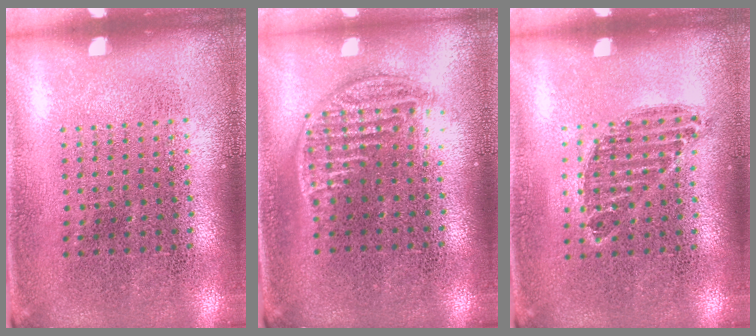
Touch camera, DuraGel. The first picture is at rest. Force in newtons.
{"total": 1.3, "press": 1.1, "slide": 0.7}
{"total": 0.7, "press": 0.7, "slide": 0.2}